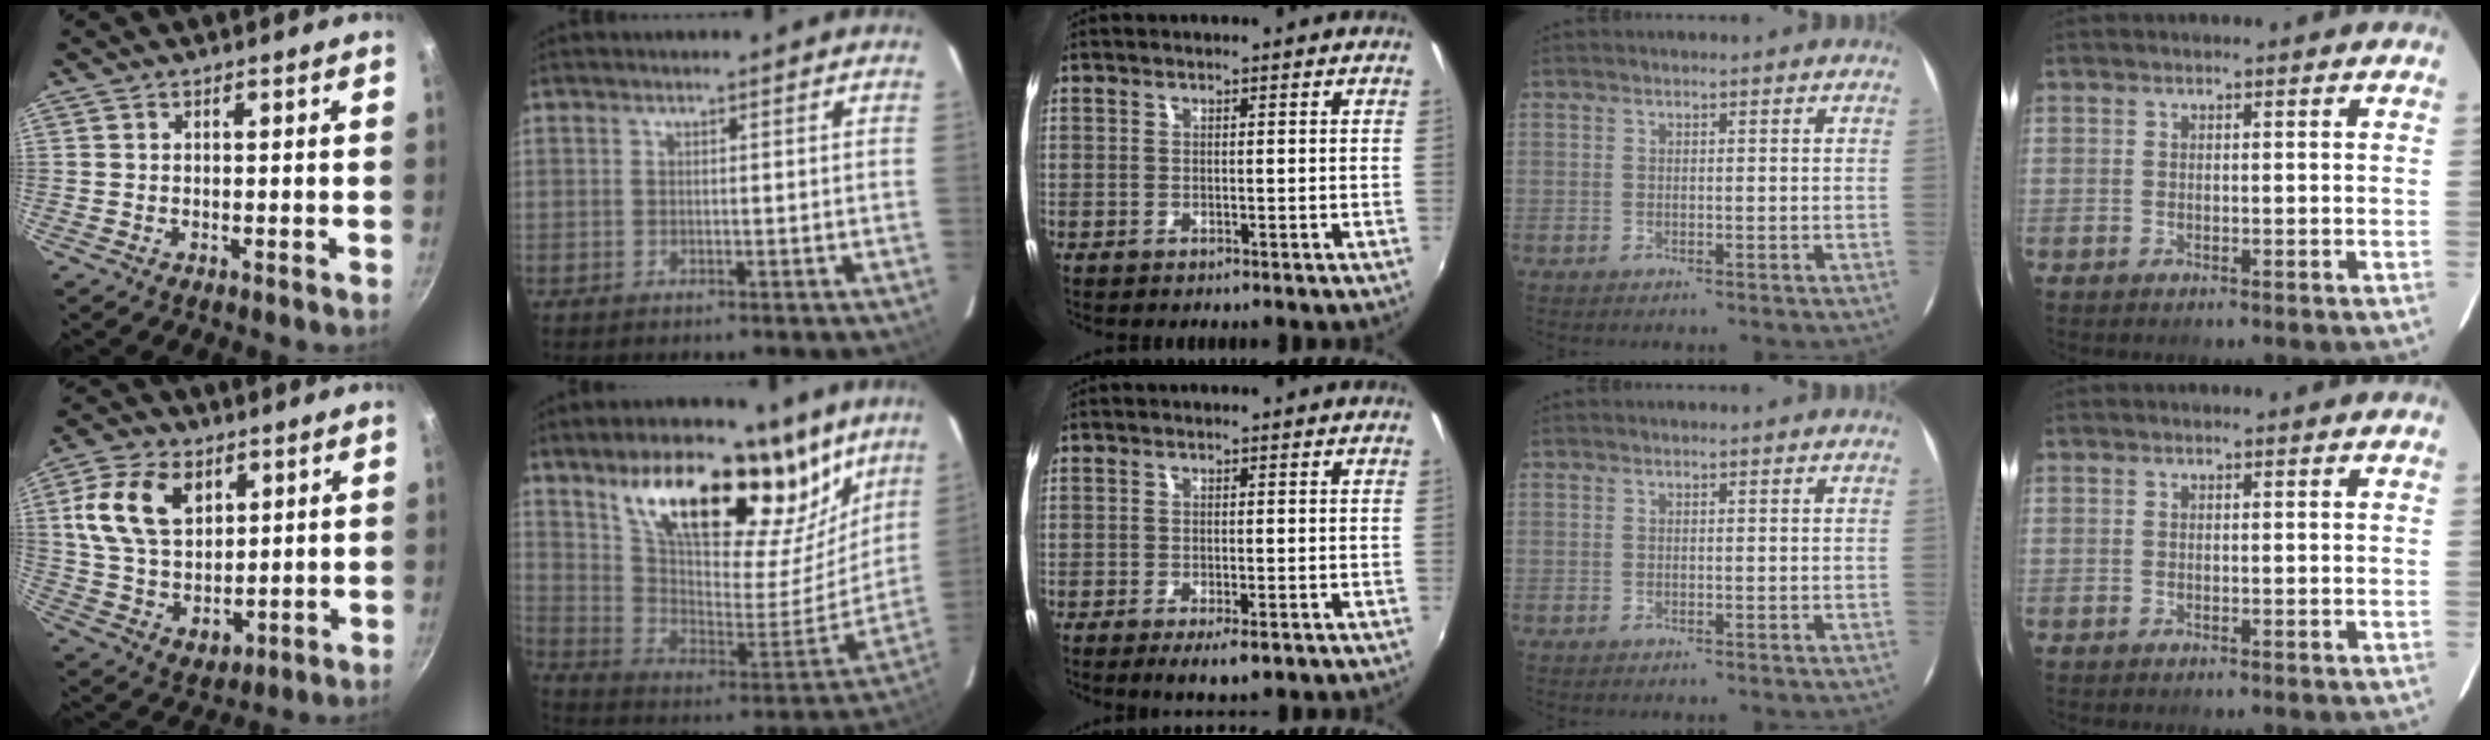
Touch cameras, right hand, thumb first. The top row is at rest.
{"thumb": {"total": 16.2, "force": [5.0, 11.3, 10.5], "torque": [-0.161, -0.015, 0.101]}, "index": {"total": 29.4, "force": [19.6, 12.4, 18.1], "torque": [-0.287, 0.006, 0.337]}, "middle": {"total": 3.6, "force": [-2.1, 1.0, 2.8], "torque": [-0.056, -0.016, -0.033]}}